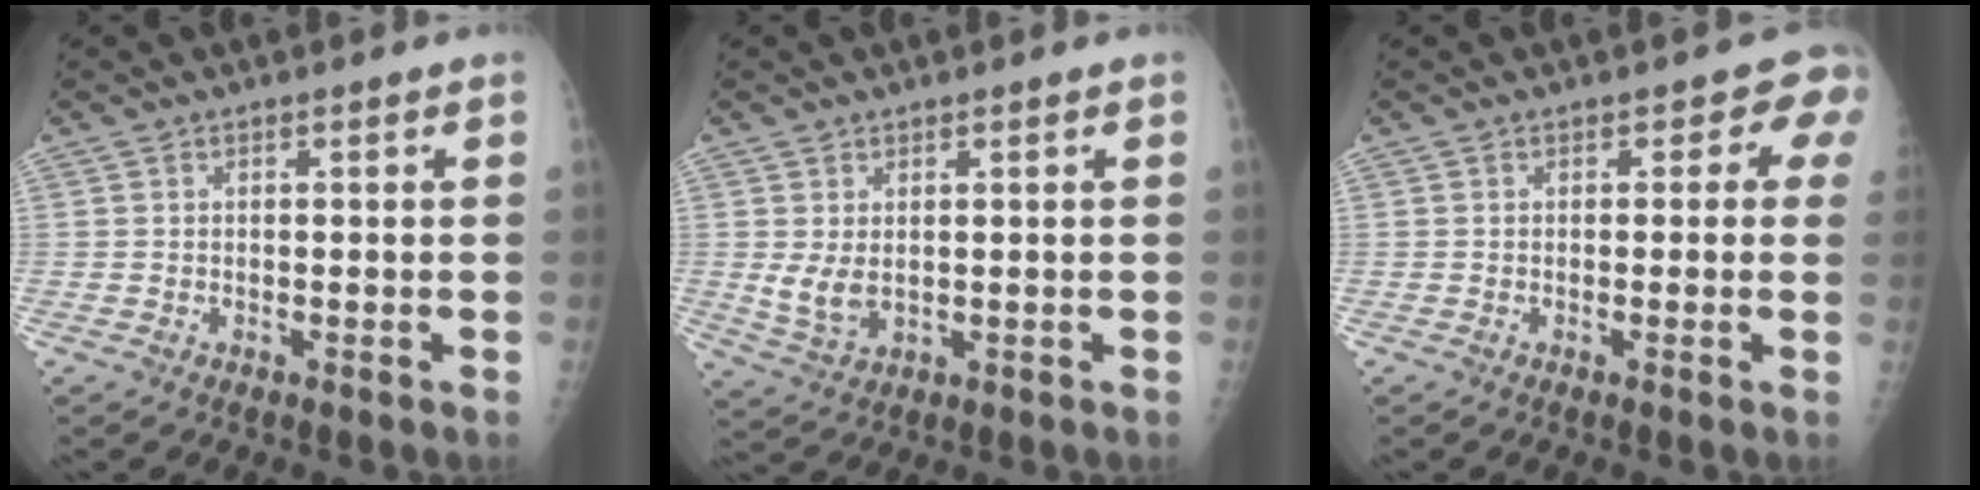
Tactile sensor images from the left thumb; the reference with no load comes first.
{"total": 4.3, "force": [0.5, 2.7, 3.3], "torque": [-0.057, -0.014, 0.022]}
{"total": 2.9, "force": [0.9, 2.1, 1.9], "torque": [0.014, 0.005, -0.003]}